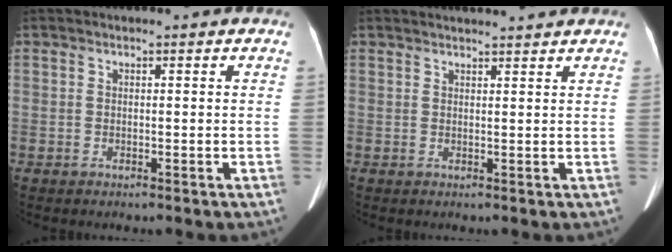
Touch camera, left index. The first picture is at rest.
{"total": 6.2, "force": [6.0, -0.1, 1.7], "torque": [-0.024, 0.020, 0.069]}